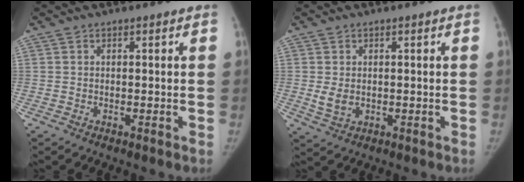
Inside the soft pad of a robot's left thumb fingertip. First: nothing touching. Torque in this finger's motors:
{"motor_torque": [0.25, 0.36, 0.20, -0.34, 0.07]}